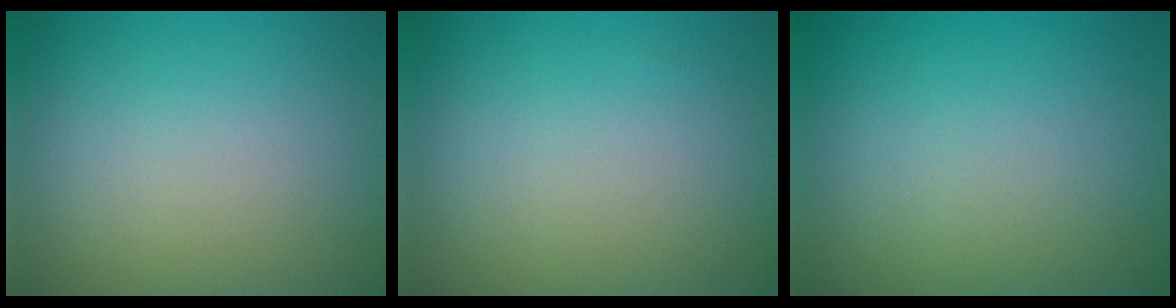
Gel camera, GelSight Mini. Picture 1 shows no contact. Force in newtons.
{"total": 0.0}
{"total": 0.0}